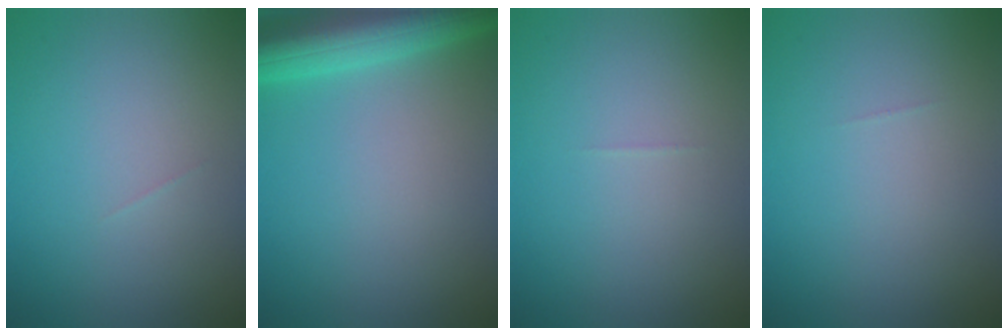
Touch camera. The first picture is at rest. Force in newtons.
{"total": 7.7, "press": 7.7, "slide": 0.5}
{"total": 0.0}
{"total": 0.0}